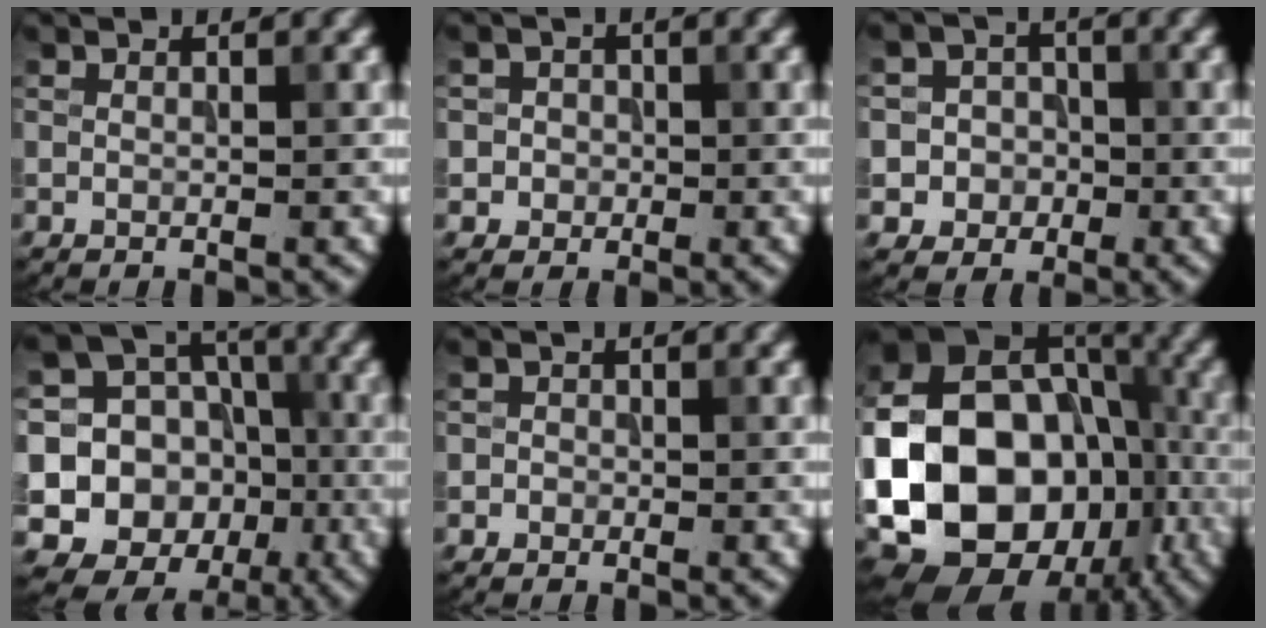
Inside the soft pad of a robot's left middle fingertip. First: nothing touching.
{"total": 2.2, "force": [-0.2, 2.1, 0.4], "torque": [0.015, 0.002, -0.009]}
{"total": 4.6, "force": [-0.9, 4.5, 0.8], "torque": [0.007, 0.016, -0.040]}
{"total": 15.2, "force": [-2.2, 14.4, 4.4], "torque": [-0.120, 0.000, -0.031]}
{"total": 0.8, "force": [-0.2, 0.8, 0.0], "torque": [0.011, -0.002, -0.007]}
{"total": 20.1, "force": [-4.9, 15.7, 11.4], "torque": [-0.219, -0.009, -0.082]}